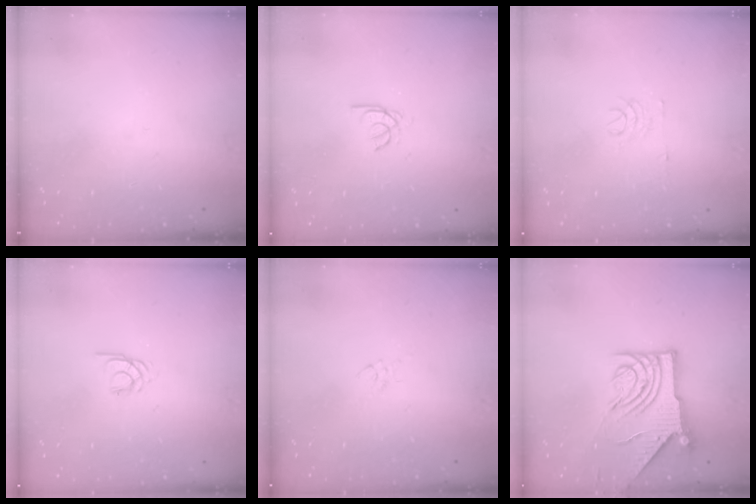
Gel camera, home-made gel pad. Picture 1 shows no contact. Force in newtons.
{"total": 2.6, "press": 2.6, "slide": 0.4}
{"total": 3.5, "press": 3.5, "slide": 0.3}
{"total": 1.7, "press": 1.7, "slide": 0.3}
{"total": 2.7, "press": 2.5, "slide": 0.9}
{"total": 10.9, "press": 10.9, "slide": 1.2}